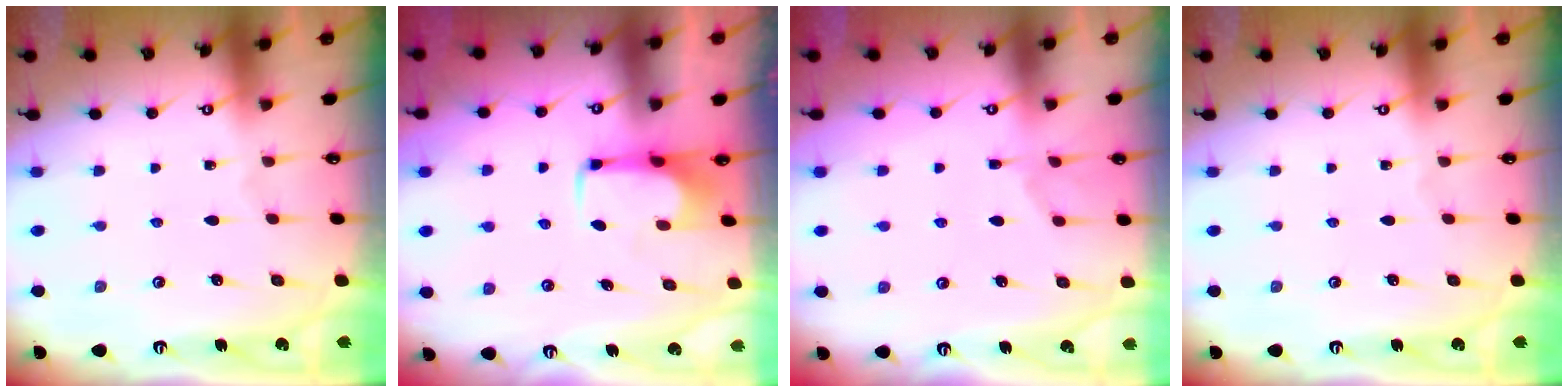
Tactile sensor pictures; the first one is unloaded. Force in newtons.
{"total": 2.0, "press": 1.9, "slide": 0.4}
{"total": 2.3, "press": 2.0, "slide": 1.2}
{"total": 0.0}